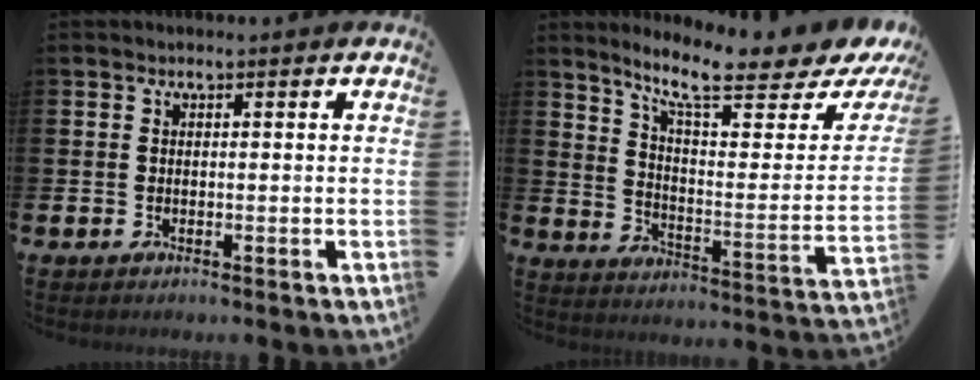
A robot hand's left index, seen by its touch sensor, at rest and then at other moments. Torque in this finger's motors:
{"motor_torque": [-0.03, -0.69, 0.78, 0.19]}